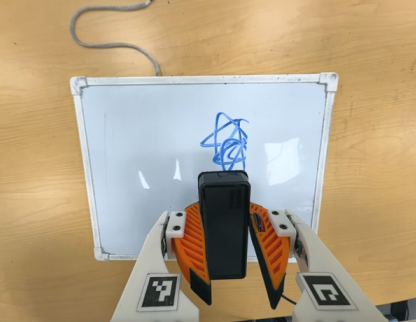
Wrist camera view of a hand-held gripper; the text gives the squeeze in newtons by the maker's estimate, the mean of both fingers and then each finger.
{"total": 8.8, "left": 8.8, "right": 8.9}